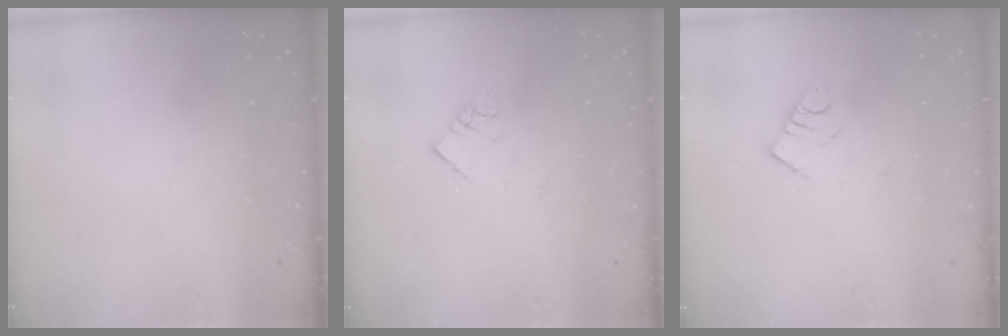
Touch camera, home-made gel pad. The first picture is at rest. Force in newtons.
{"total": 5.4, "press": 5.4, "slide": 0.1}
{"total": 2.8, "press": 2.7, "slide": 0.3}